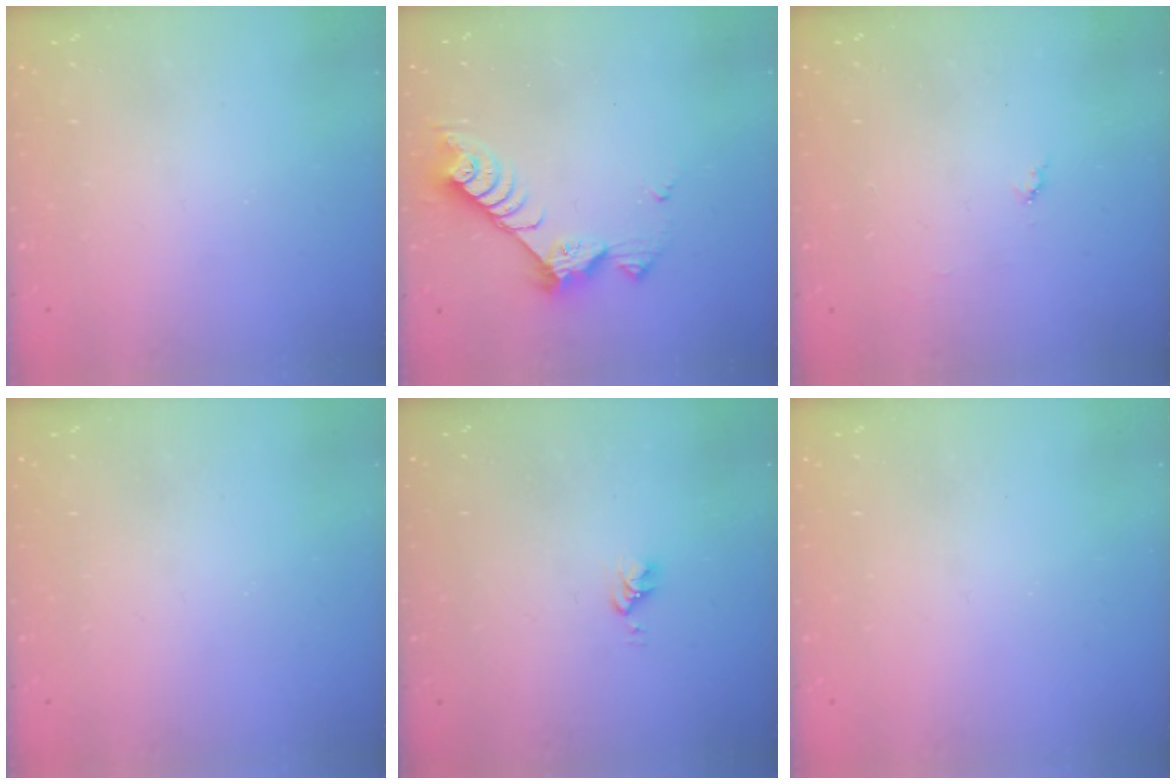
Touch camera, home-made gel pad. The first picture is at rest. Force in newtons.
{"total": 8.6, "press": 8.6, "slide": 0.2}
{"total": 3.9, "press": 3.9, "slide": 0.4}
{"total": 0.0}
{"total": 2.8, "press": 2.8, "slide": 0.4}
{"total": 0.0}